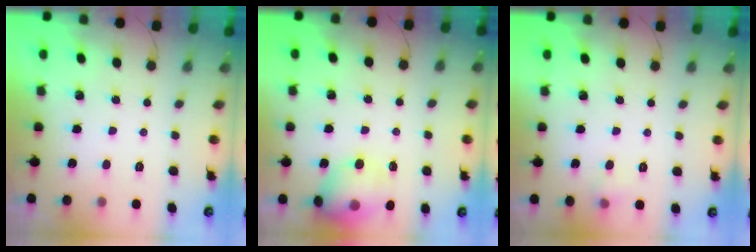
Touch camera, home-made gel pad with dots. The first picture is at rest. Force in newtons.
{"total": 14.8, "press": 14.6, "slide": 2.4}
{"total": 4.9, "press": 4.7, "slide": 1.5}